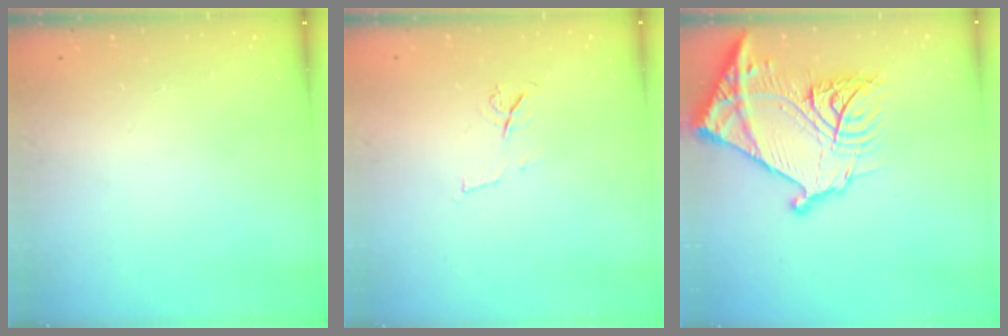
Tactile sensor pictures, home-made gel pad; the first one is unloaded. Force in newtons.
{"total": 6.5, "press": 6.5, "slide": 0.8}
{"total": 25.3, "press": 25.1, "slide": 2.8}